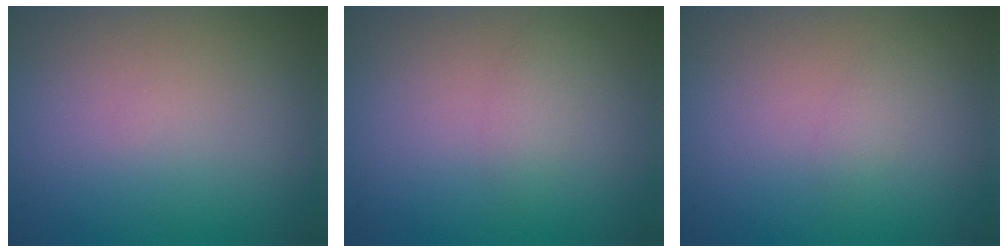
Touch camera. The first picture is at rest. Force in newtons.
{"total": 1.2, "press": 1.2, "slide": 0.1}
{"total": 0.9, "press": 0.9, "slide": 0.0}